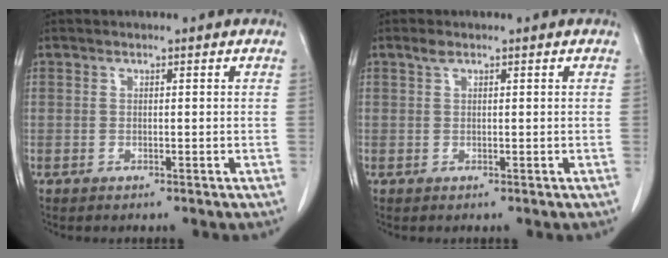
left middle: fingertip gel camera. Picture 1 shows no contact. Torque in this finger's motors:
{"motor_torque": [-0.10, 0.05, -0.22, -0.02]}